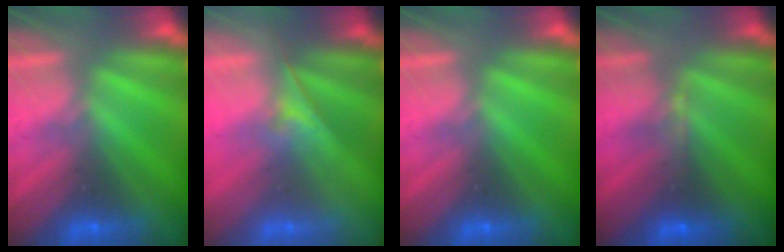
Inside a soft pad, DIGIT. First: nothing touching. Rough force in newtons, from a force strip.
{"total": 1.9}
{"total": 0.0}
{"total": 2.9}